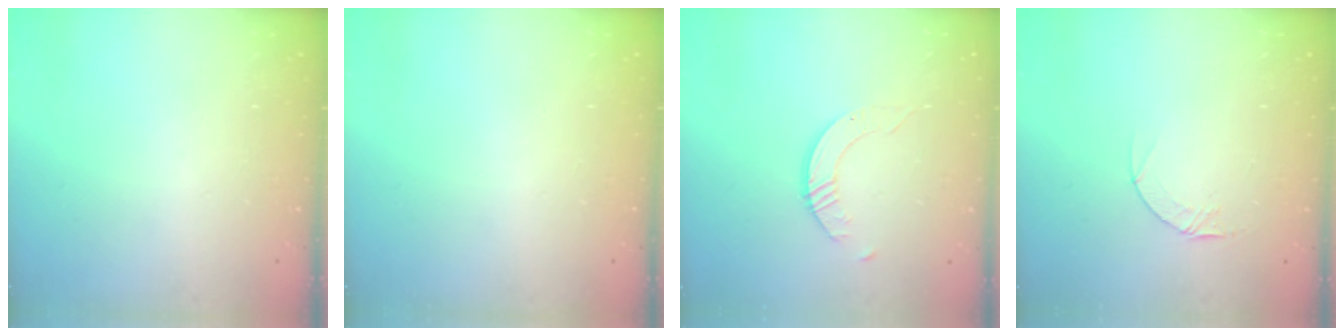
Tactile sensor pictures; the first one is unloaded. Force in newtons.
{"total": 0.0}
{"total": 3.0, "press": 3.0, "slide": 0.2}
{"total": 4.1, "press": 4.1, "slide": 0.4}